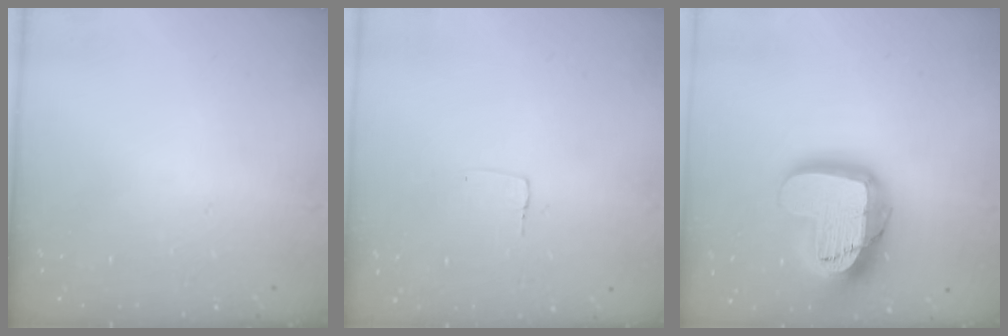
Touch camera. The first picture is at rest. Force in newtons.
{"total": 3.3, "press": 3.3, "slide": 0.1}
{"total": 24.2, "press": 24.1, "slide": 1.8}